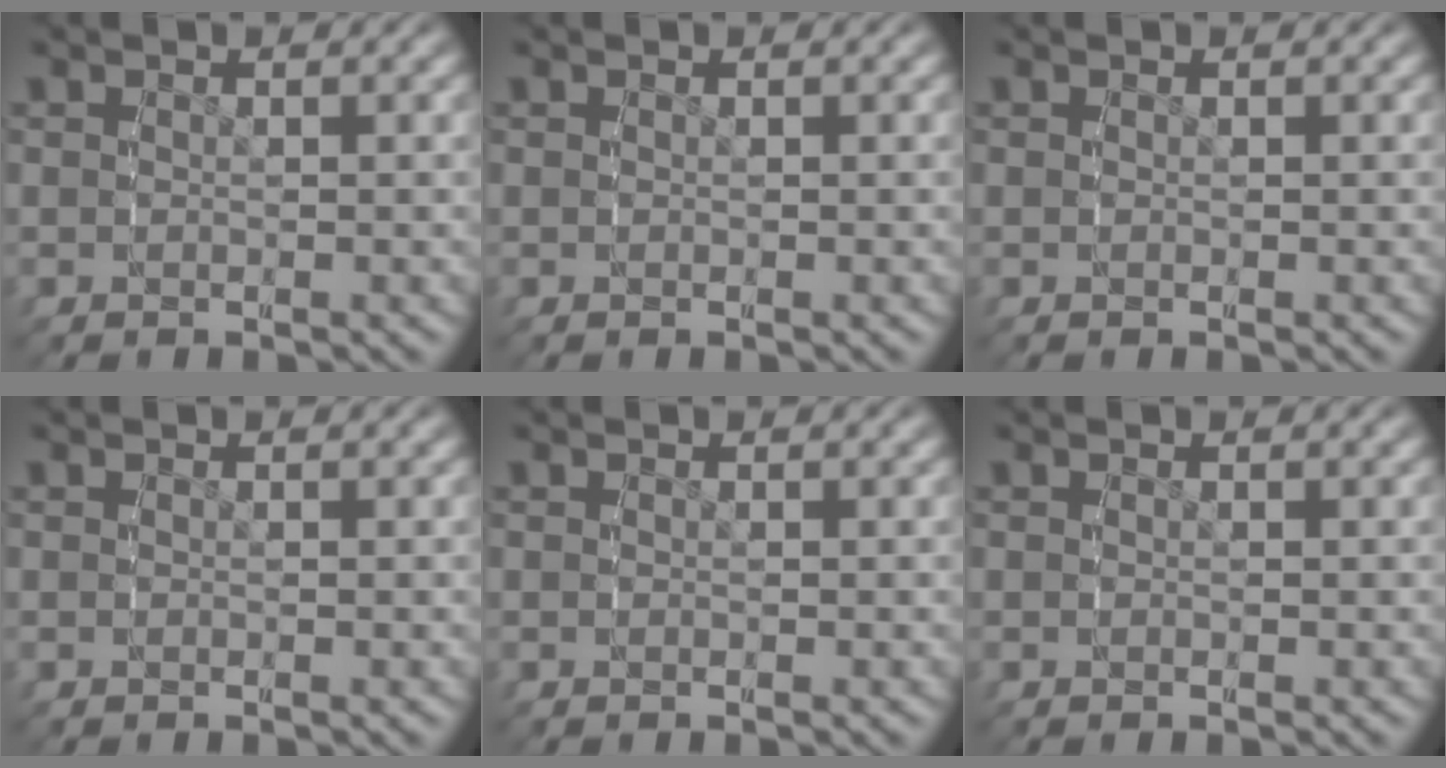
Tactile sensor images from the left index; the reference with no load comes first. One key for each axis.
{"total": 0.0}
{"total": 0.0}
{"total": 0.0}
{"total": 0.0}
{"total": 0.0}